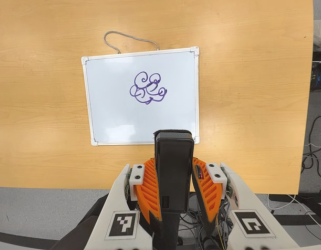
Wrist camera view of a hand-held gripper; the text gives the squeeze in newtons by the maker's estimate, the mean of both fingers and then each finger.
{"total": 5.9, "left": 3.8, "right": 7.9}